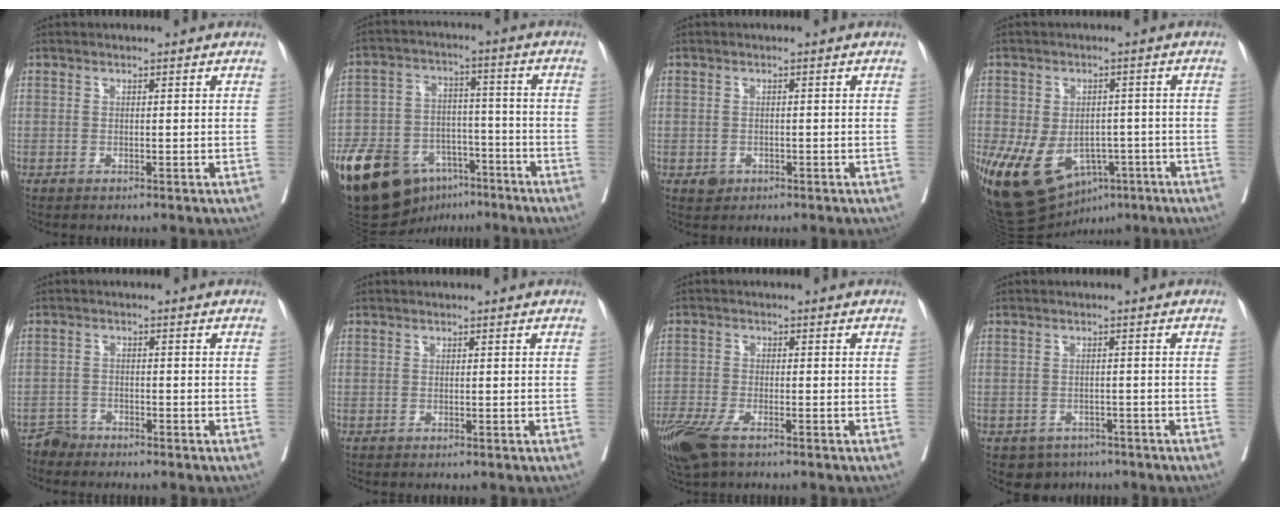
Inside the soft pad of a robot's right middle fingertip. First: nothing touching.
{"total": 17.3, "force": [-10.7, 9.9, 9.4], "torque": [-0.167, 0.020, -0.178]}
{"total": 1.5, "force": [-0.7, 1.3, 0.5], "torque": [-0.003, 0.004, -0.005]}
{"total": 17.1, "force": [-7.5, 11.2, 10.4], "torque": [-0.219, -0.001, -0.097]}
{"total": 2.2, "force": [-2.0, 0.5, -0.6], "torque": [0.016, -0.003, -0.041]}
{"total": 0.0}
{"total": 8.5, "force": [-5.9, 2.7, 5.5], "torque": [-0.111, -0.020, -0.108]}
{"total": 4.0, "force": [-2.9, 2.8, 0.3], "torque": [0.000, 0.007, -0.038]}